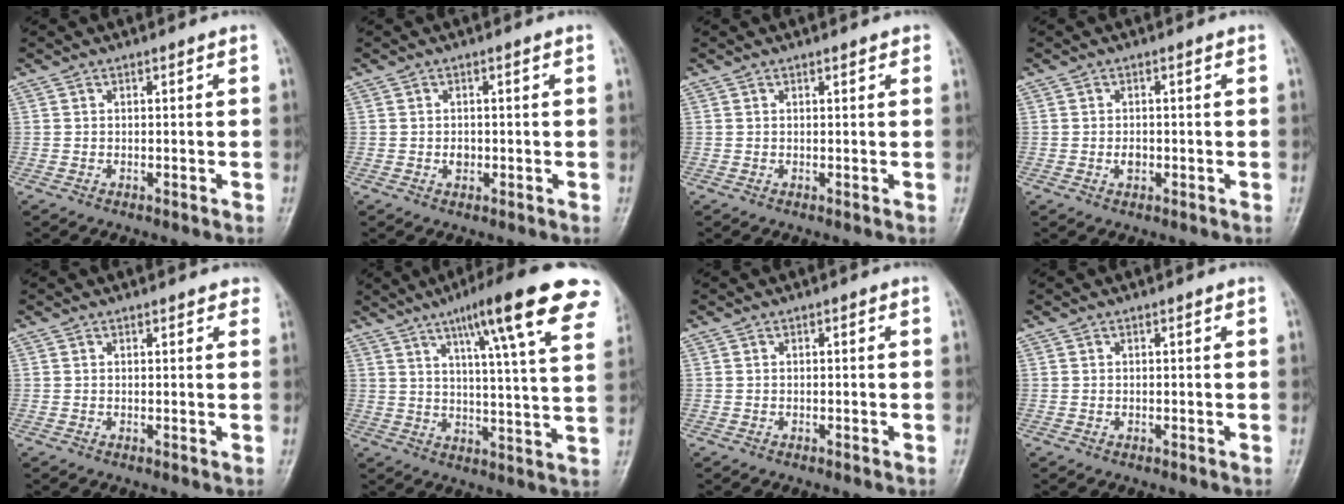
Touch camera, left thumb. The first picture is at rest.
{"total": 1.3, "force": [0.0, 1.0, 0.9], "torque": [-0.008, 0.000, 0.002]}
{"total": 1.1, "force": [0.9, 0.3, 0.5], "torque": [-0.005, -0.003, 0.009]}
{"total": 1.5, "force": [-0.2, 1.0, 1.1], "torque": [-0.013, 0.001, -0.001]}
{"total": 2.1, "force": [1.8, 0.8, 0.8], "torque": [0.005, -0.003, 0.013]}
{"total": 21.3, "force": [12.4, 2.9, 17.1], "torque": [-0.224, -0.030, 0.160]}
{"total": 0.0}
{"total": 0.0}